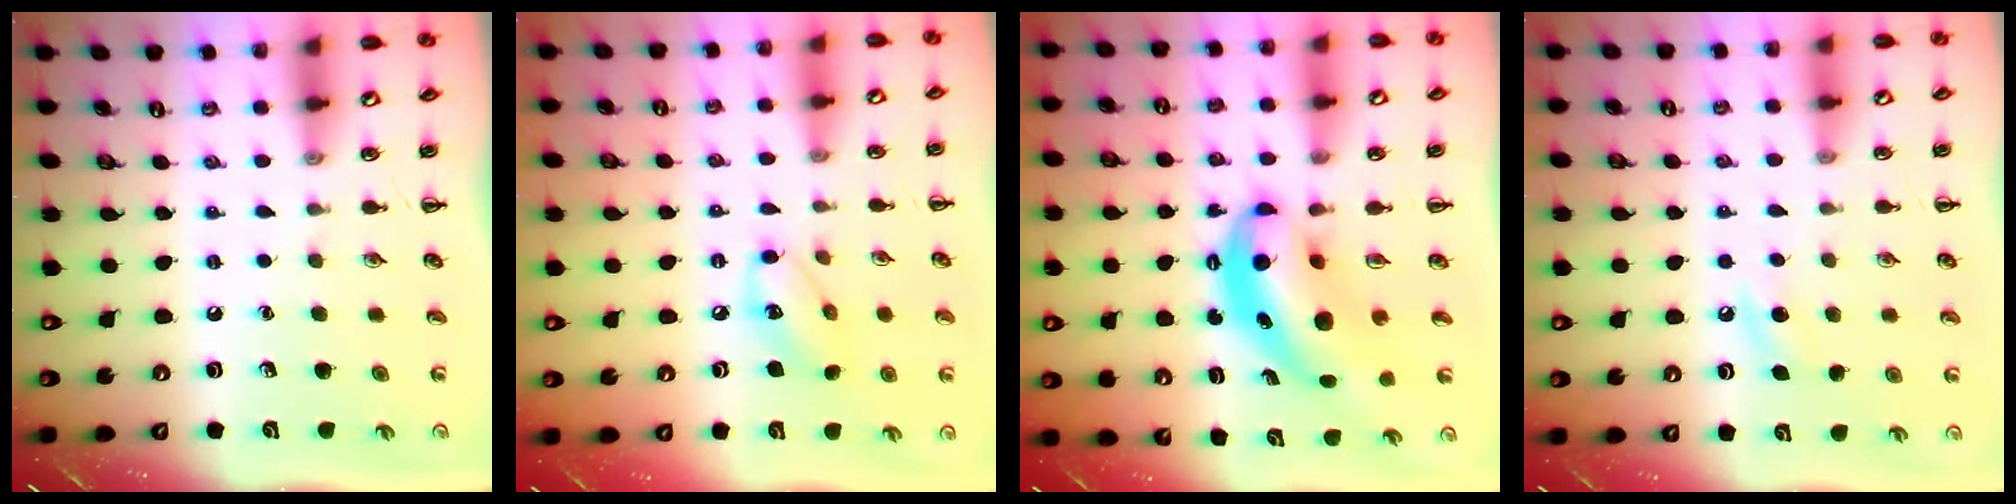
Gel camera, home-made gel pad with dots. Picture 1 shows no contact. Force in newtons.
{"total": 9.6, "press": 9.6, "slide": 0.7}
{"total": 8.2, "press": 8.0, "slide": 1.7}
{"total": 5.5, "press": 5.3, "slide": 1.7}